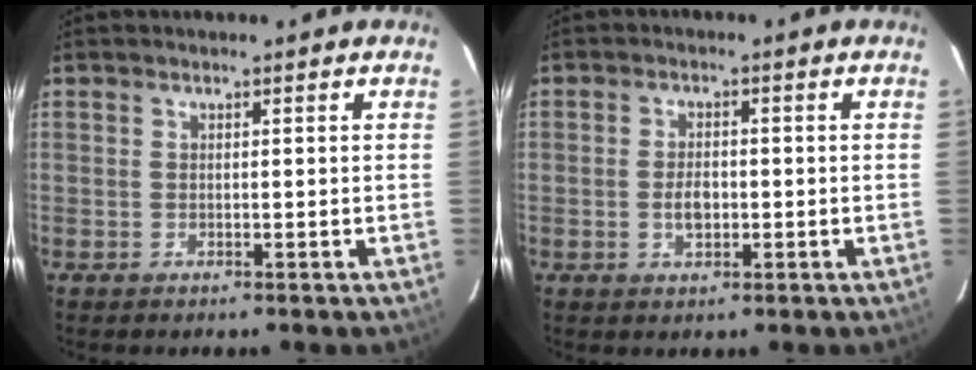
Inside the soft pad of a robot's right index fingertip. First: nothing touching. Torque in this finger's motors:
{"motor_torque": [1.03, 0.08, 0.55, 0.05]}